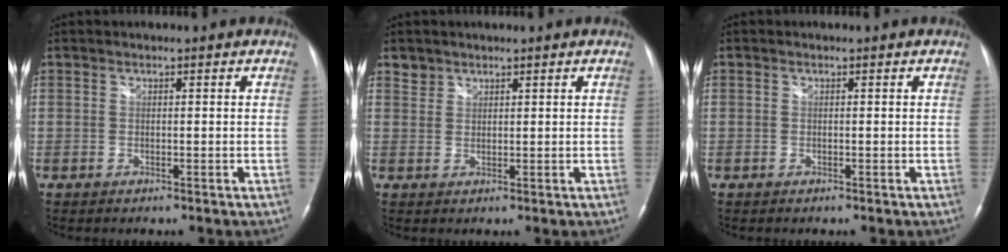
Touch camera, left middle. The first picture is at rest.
{"total": 1.8, "force": [1.4, 1.0, -0.3], "torque": [0.012, 0.007, 0.022]}
{"total": 0.0}